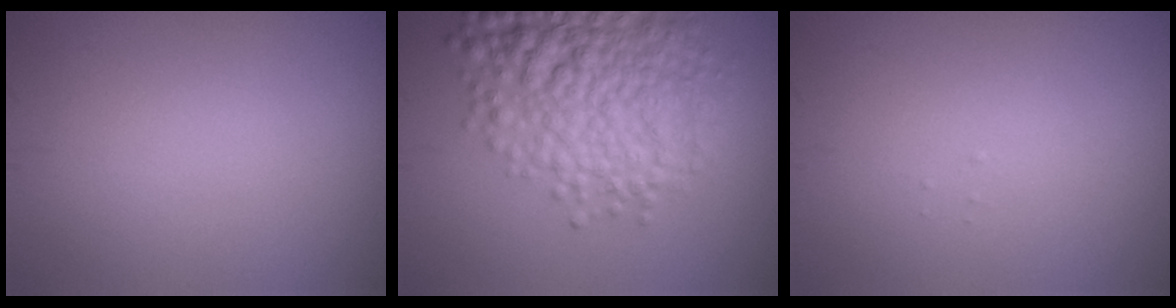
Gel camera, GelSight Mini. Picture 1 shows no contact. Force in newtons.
{"total": 8.4, "press": 8.4, "slide": 0.2}
{"total": 0.0}